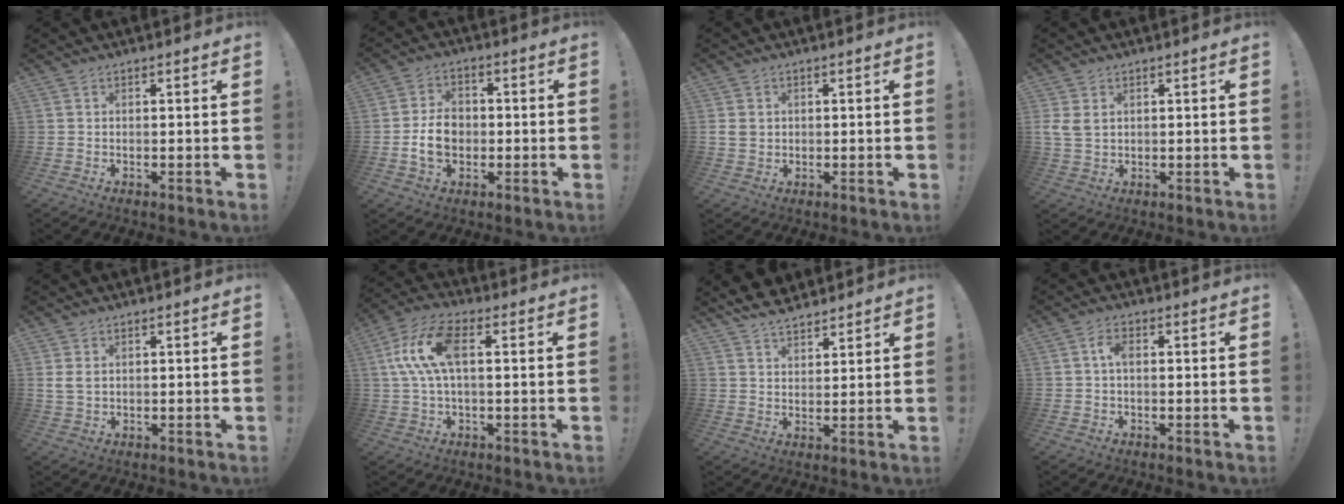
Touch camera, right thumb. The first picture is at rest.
{"total": 9.4, "force": [-1.4, 7.1, 5.9], "torque": [-0.107, 0.010, -0.026]}
{"total": 3.5, "force": [0.9, 3.0, 1.5], "torque": [-0.020, 0.002, 0.018]}
{"total": 4.4, "force": [1.7, 3.2, 2.4], "torque": [-0.061, -0.003, 0.033]}
{"total": 3.4, "force": [1.5, 2.2, 2.1], "torque": [-0.041, 0.002, 0.030]}
{"total": 12.7, "force": [1.8, 5.7, 11.2], "torque": [-0.229, 0.011, 0.035]}
{"total": 6.9, "force": [6.1, 2.5, 2.0], "torque": [-0.031, -0.036, 0.114]}
{"total": 3.0, "force": [0.2, 1.5, 2.5], "torque": [-0.051, 0.012, 0.003]}